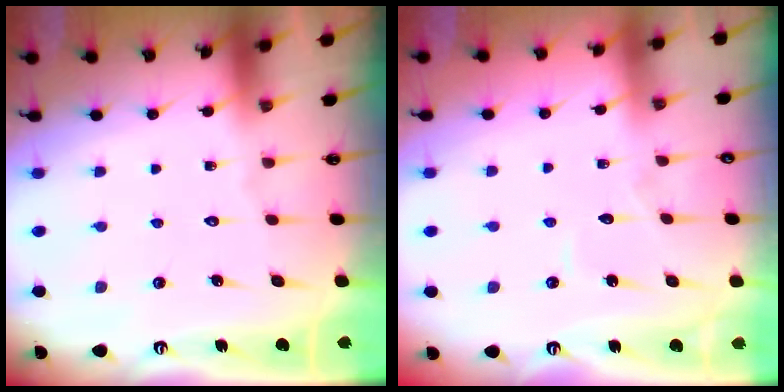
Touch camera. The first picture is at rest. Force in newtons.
{"total": 2.9, "press": 2.9, "slide": 0.3}